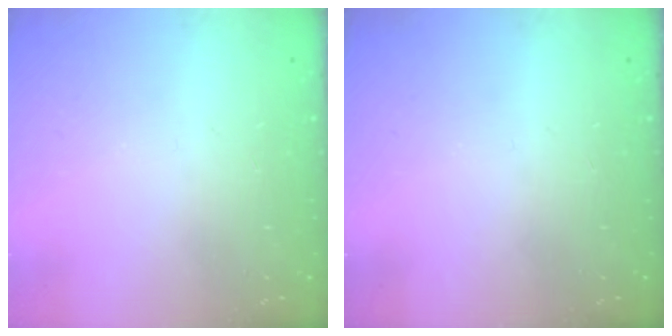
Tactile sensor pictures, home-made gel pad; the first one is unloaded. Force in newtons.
{"total": 0.0}